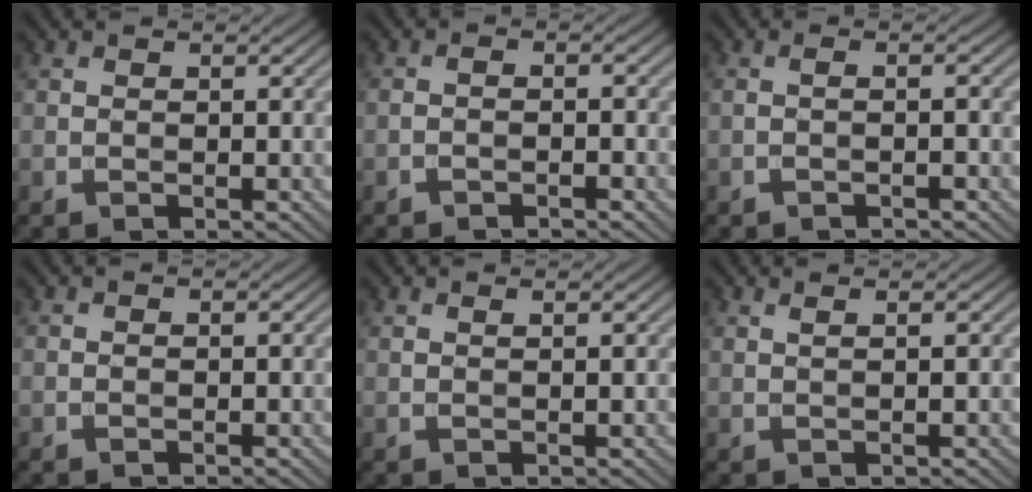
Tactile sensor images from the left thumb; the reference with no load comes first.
{"total": 1.2, "force": [-1.0, 0.2, 0.7], "torque": [-0.013, 0.005, -0.023]}
{"total": 1.5, "force": [-0.5, 0.1, 1.4], "torque": [-0.022, 0.009, -0.017]}
{"total": 0.0}
{"total": 1.4, "force": [0.9, 0.2, 1.1], "torque": [-0.019, 0.003, 0.009]}
{"total": 1.9, "force": [1.1, 0.4, 1.5], "torque": [-0.020, 0.002, 0.005]}